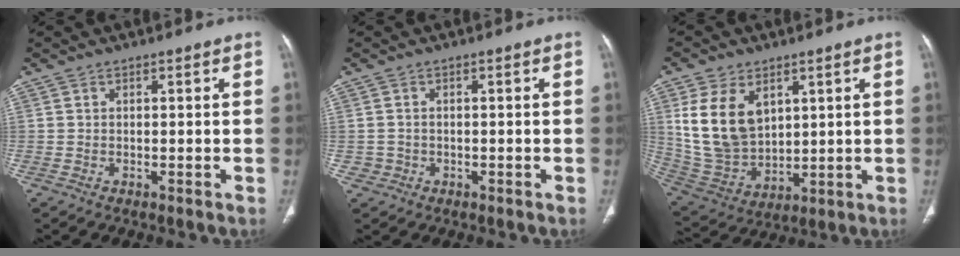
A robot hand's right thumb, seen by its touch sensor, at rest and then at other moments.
{"total": 1.7, "force": [-0.5, 1.6, 0.0], "torque": [0.010, 0.009, -0.007]}
{"total": 14.5, "force": [4.8, 9.8, 9.6], "torque": [-0.163, -0.017, 0.117]}